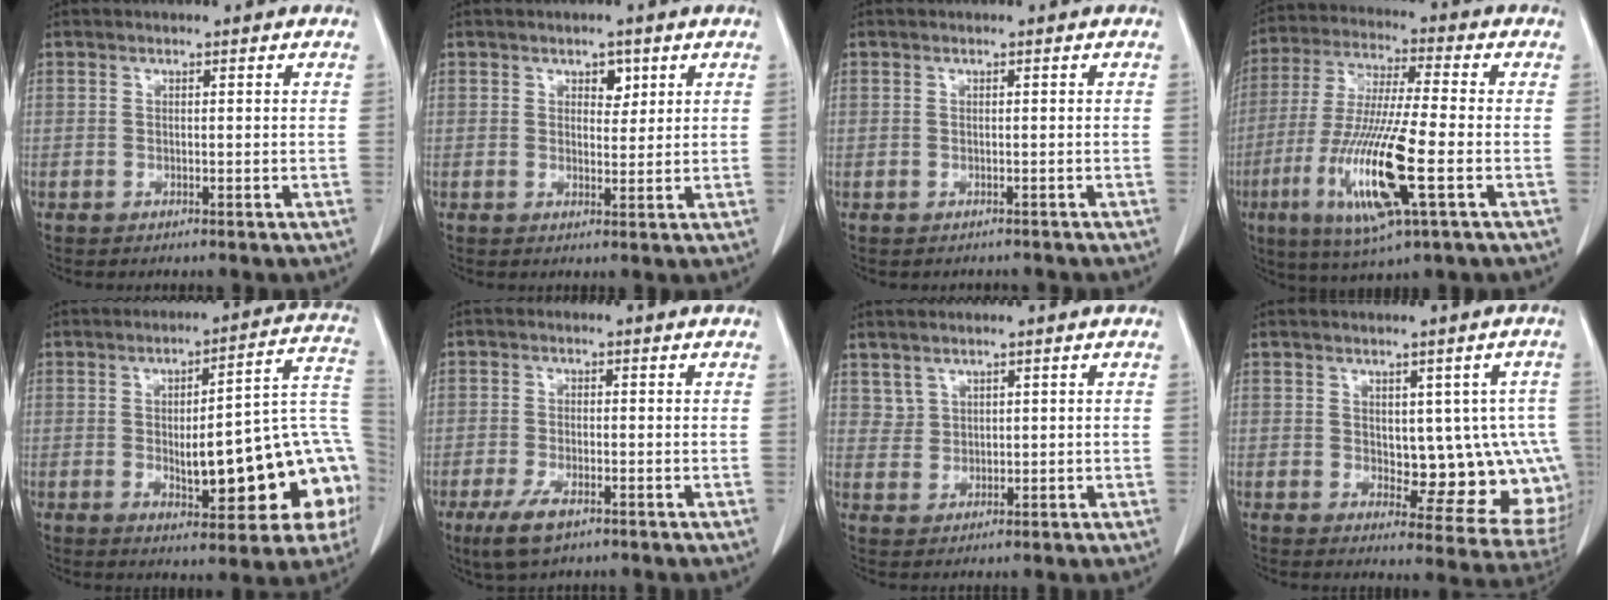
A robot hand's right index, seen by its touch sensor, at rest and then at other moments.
{"total": 2.5, "force": [1.3, 1.6, 1.5], "torque": [-0.017, 0.000, 0.019]}
{"total": 1.4, "force": [-1.0, 0.9, 0.0], "torque": [-0.005, 0.002, -0.014]}
{"total": 16.3, "force": [-5.0, 1.2, 15.4], "torque": [-0.317, -0.026, -0.092]}
{"total": 20.2, "force": [-3.9, 5.1, 19.2], "torque": [-0.168, 0.039, -0.034]}
{"total": 5.1, "force": [-3.0, 2.0, 3.6], "torque": [-0.078, -0.007, -0.051]}
{"total": 2.4, "force": [1.8, 1.6, 0.2], "torque": [0.005, 0.002, 0.035]}
{"total": 11.7, "force": [0.0, 5.4, 10.4], "torque": [-0.099, 0.007, 0.014]}